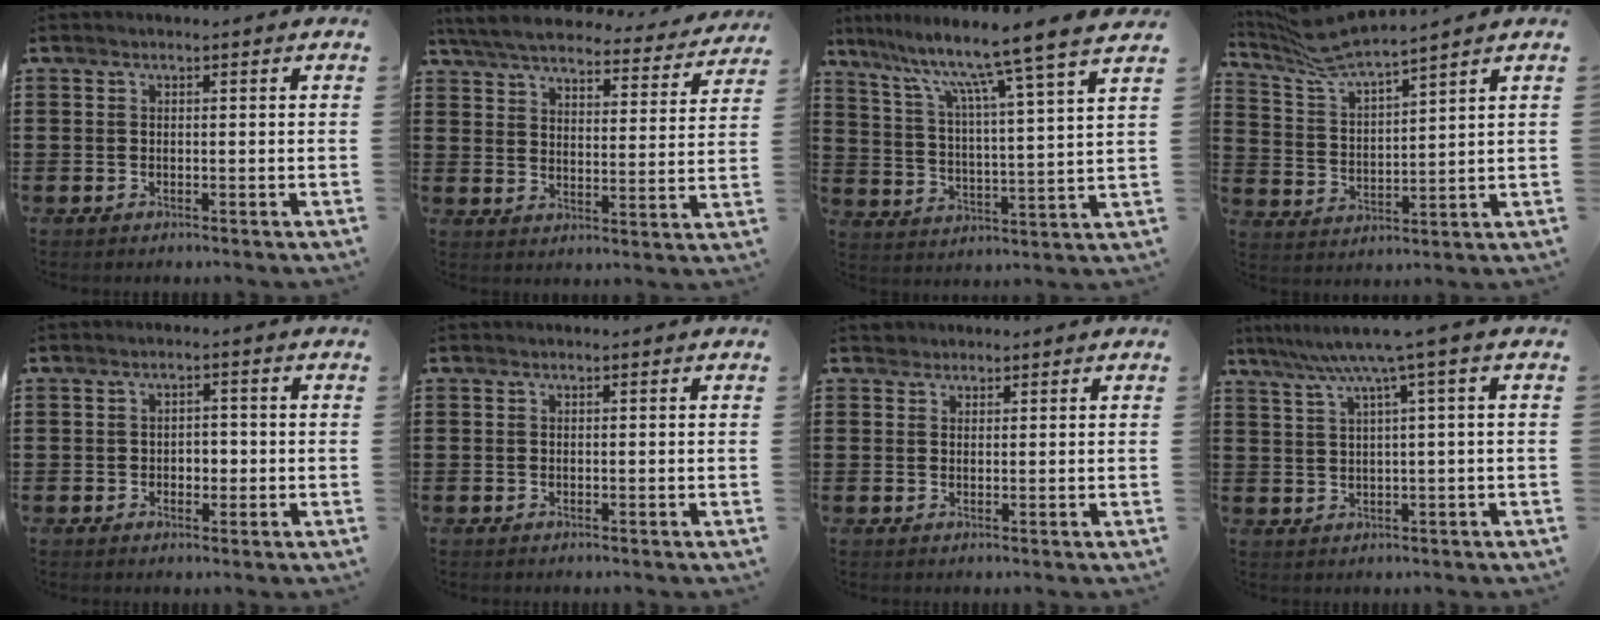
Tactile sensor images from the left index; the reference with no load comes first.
{"total": 6.2, "force": [5.9, 0.7, 1.7], "torque": [-0.061, -0.034, 0.103]}
{"total": 9.8, "force": [7.9, -1.5, 5.5], "torque": [-0.127, -0.059, 0.120]}
{"total": 6.8, "force": [6.4, 0.1, 2.4], "torque": [-0.075, -0.030, 0.112]}
{"total": 2.0, "force": [-0.5, 1.5, 1.3], "torque": [-0.028, 0.006, -0.014]}
{"total": 0.0}
{"total": 1.4, "force": [1.2, 0.7, 0.0], "torque": [-0.004, 0.003, 0.024]}
{"total": 5.9, "force": [2.5, -0.7, 5.4], "torque": [-0.108, -0.012, 0.036]}